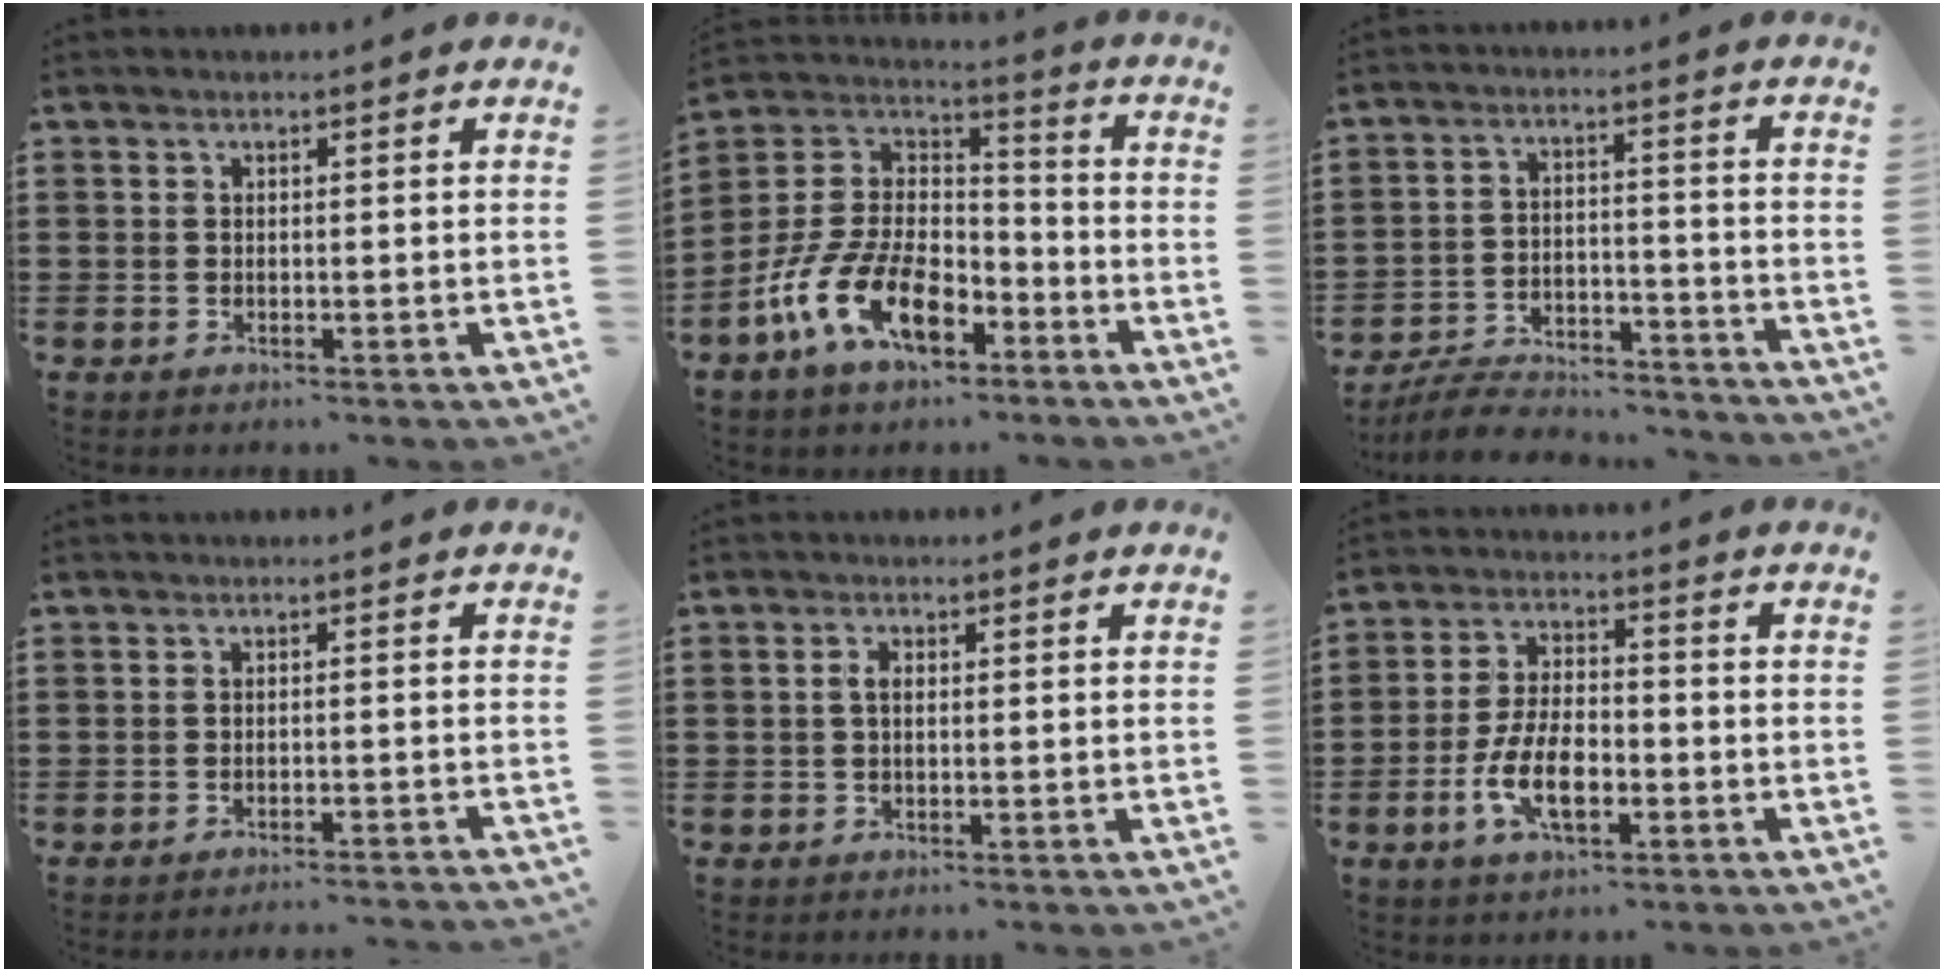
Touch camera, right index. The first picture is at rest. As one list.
[{"total": 13.1, "force": [-7.0, 6.7, 8.8], "torque": [-0.211, 0.010, -0.139]}, {"total": 6.8, "force": [-6.5, 1.3, 1.4], "torque": [-0.031, 0.017, -0.128]}, {"total": 1.9, "force": [-1.8, -0.4, 0.4], "torque": [-0.008, 0.003, -0.037]}, {"total": 1.6, "force": [0.1, 0.8, 1.4], "torque": [-0.036, 0.001, -0.003]}, {"total": 8.5, "force": [-3.1, 3.9, 7.0], "torque": [-0.155, -0.006, -0.061]}]